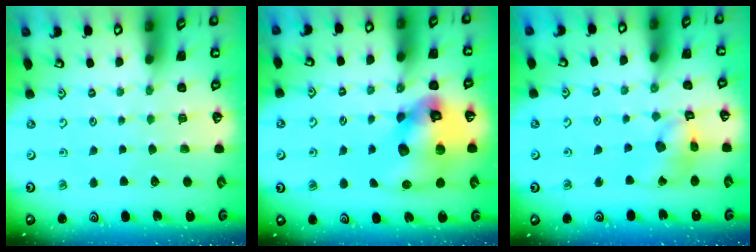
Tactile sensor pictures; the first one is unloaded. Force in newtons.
{"total": 17.4, "press": 17.2, "slide": 2.4}
{"total": 10.2, "press": 10.1, "slide": 1.4}